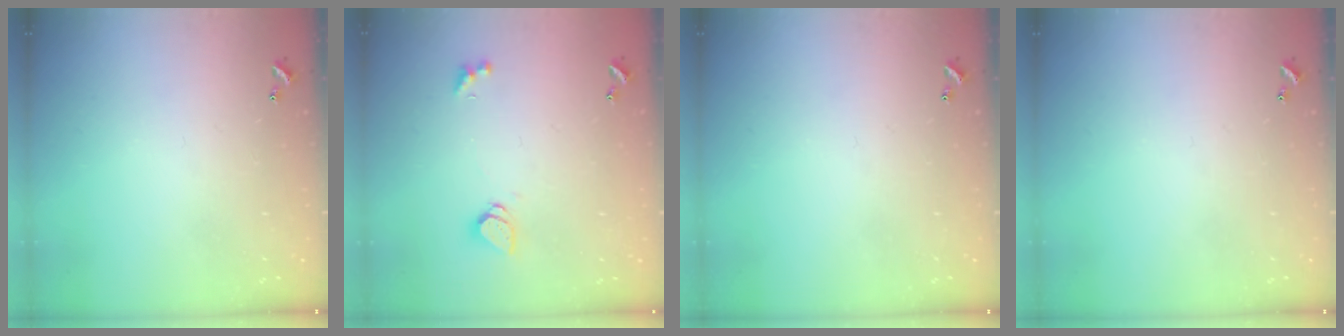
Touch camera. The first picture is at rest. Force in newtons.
{"total": 1.2, "press": 1.1, "slide": 0.5}
{"total": 0.0}
{"total": 0.0}